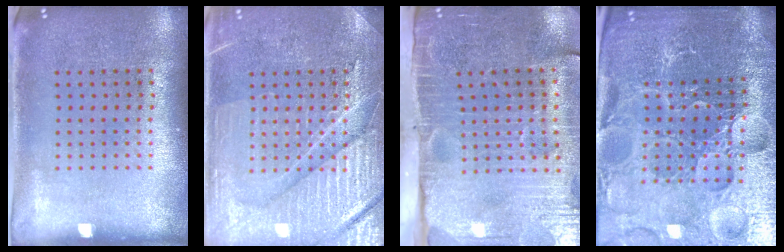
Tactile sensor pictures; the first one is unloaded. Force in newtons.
{"total": 6.1, "press": 6.0, "slide": 0.8}
{"total": 4.5, "press": 3.9, "slide": 2.4}
{"total": 5.3, "press": 5.0, "slide": 1.7}